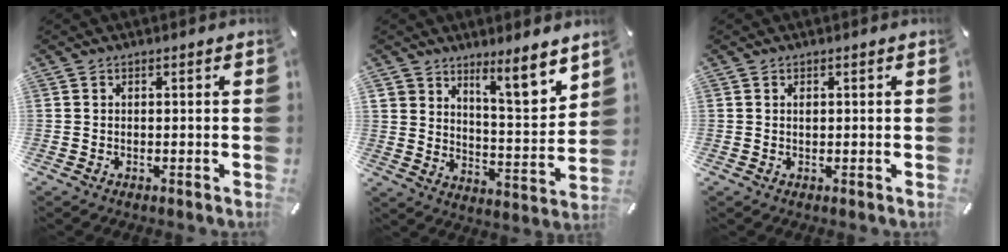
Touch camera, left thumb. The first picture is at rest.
{"total": 9.8, "force": [8.4, 2.5, 4.4], "torque": [-0.060, -0.072, 0.147]}
{"total": 0.6, "force": [0.1, 0.4, 0.5], "torque": [-0.012, -0.001, 0.003]}